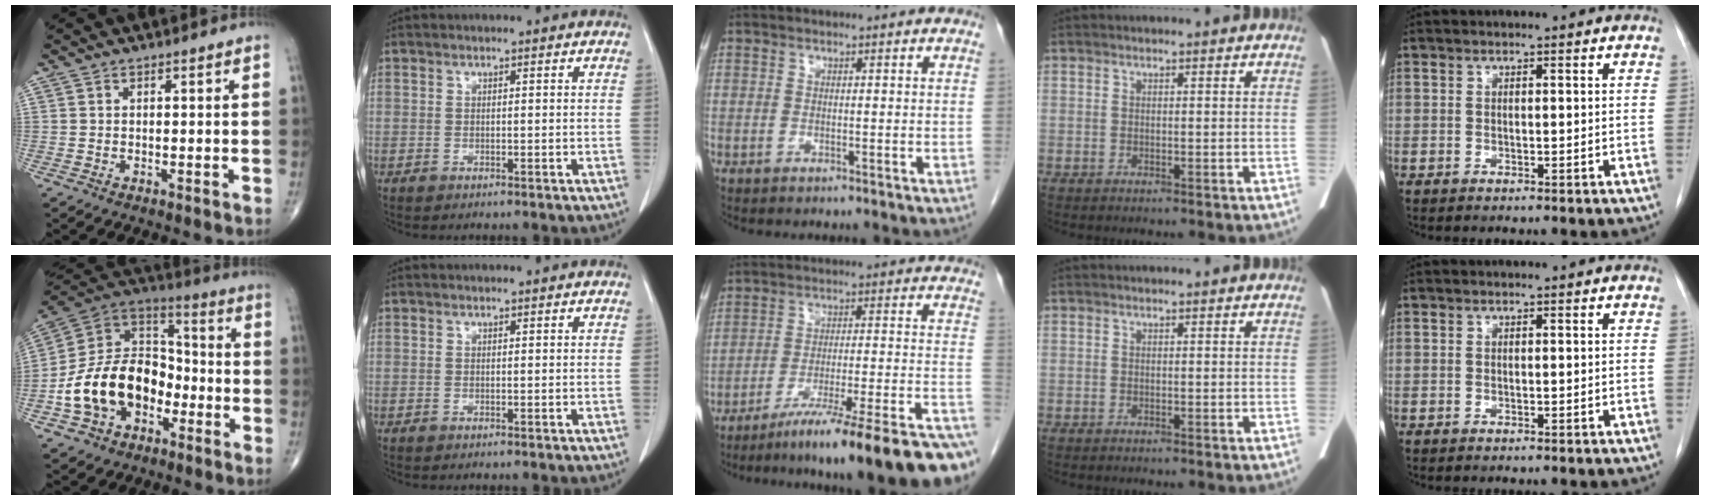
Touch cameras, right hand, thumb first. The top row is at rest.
{"thumb": {"total": 19.3, "force": [-5.9, 13.8, 12.2], "torque": [-0.185, 0.066, -0.107]}, "middle": {"total": 21.4, "force": [-17.7, -0.7, 12.0], "torque": [-0.114, -0.005, -0.261]}}